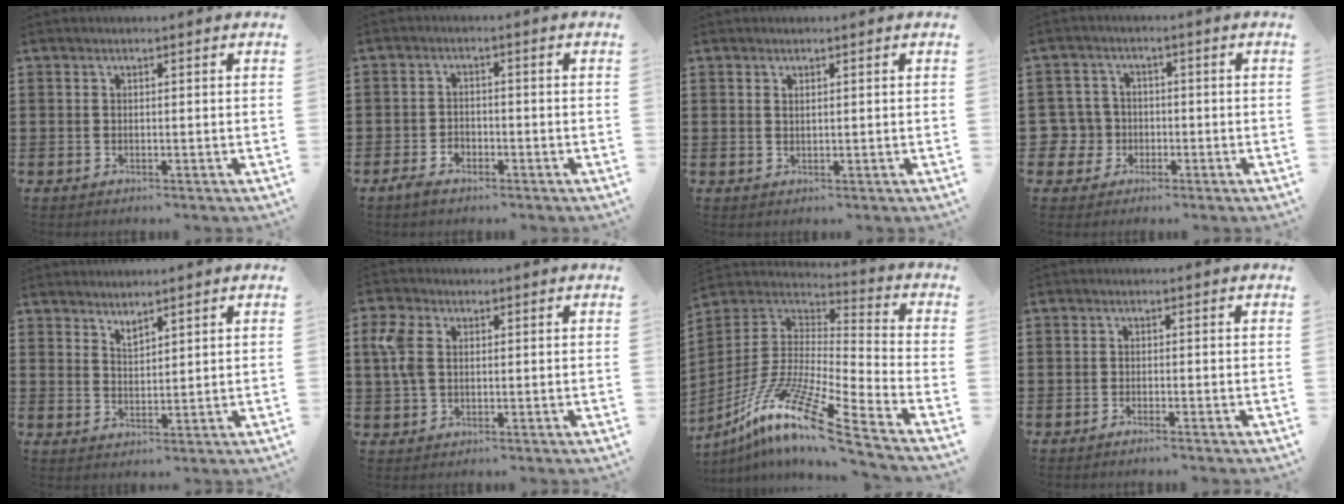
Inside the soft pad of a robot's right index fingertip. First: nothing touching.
{"total": 2.2, "force": [-1.7, 1.2, 0.7], "torque": [-0.018, 0.005, -0.036]}
{"total": 0.6, "force": [0.4, 0.2, 0.3], "torque": [-0.008, 0.001, 0.008]}
{"total": 4.7, "force": [-1.3, 4.5, 0.8], "torque": [-0.054, 0.002, -0.032]}
{"total": 2.2, "force": [2.2, 0.2, -0.3], "torque": [-0.001, -0.001, 0.043]}
{"total": 4.7, "force": [1.2, 3.0, 3.4], "torque": [-0.090, 0.006, 0.016]}
{"total": 13.6, "force": [-9.6, 0.8, 9.7], "torque": [-0.196, 0.001, -0.186]}
{"total": 0.8, "force": [-0.7, -0.2, 0.4], "torque": [-0.008, -0.003, -0.013]}